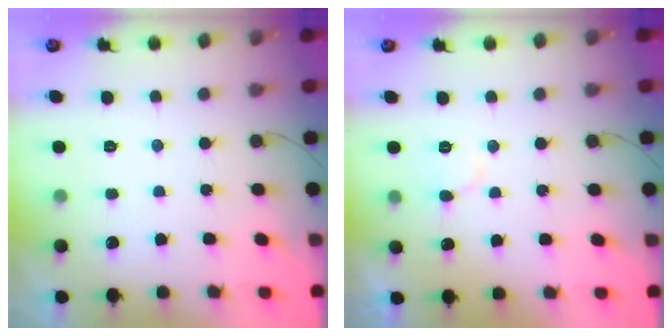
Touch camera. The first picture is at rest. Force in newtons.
{"total": 6.2, "press": 6.2, "slide": 0.4}